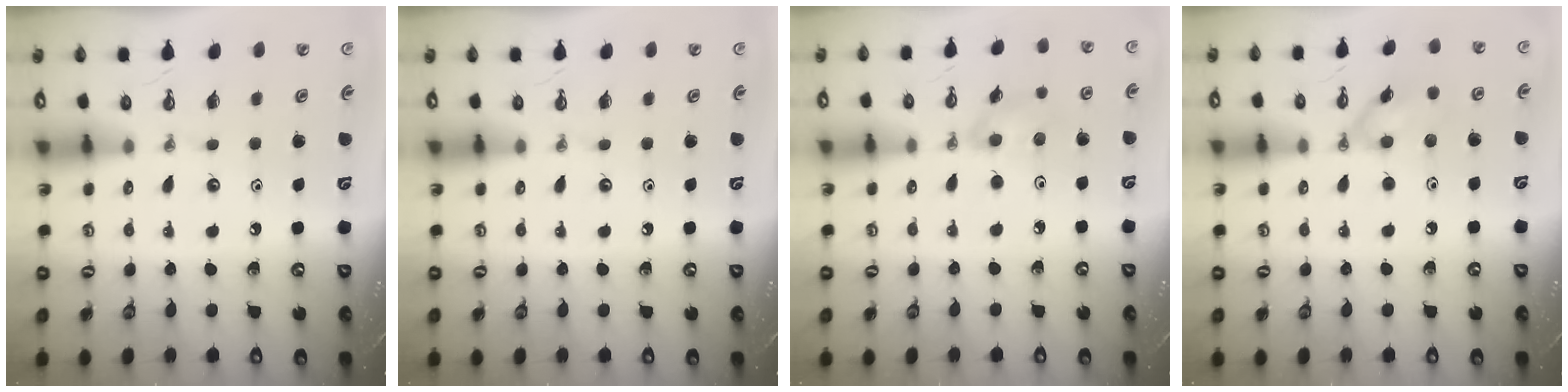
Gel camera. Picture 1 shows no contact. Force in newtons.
{"total": 0.0}
{"total": 7.3, "press": 6.7, "slide": 2.9}
{"total": 9.3, "press": 9.3, "slide": 0.7}